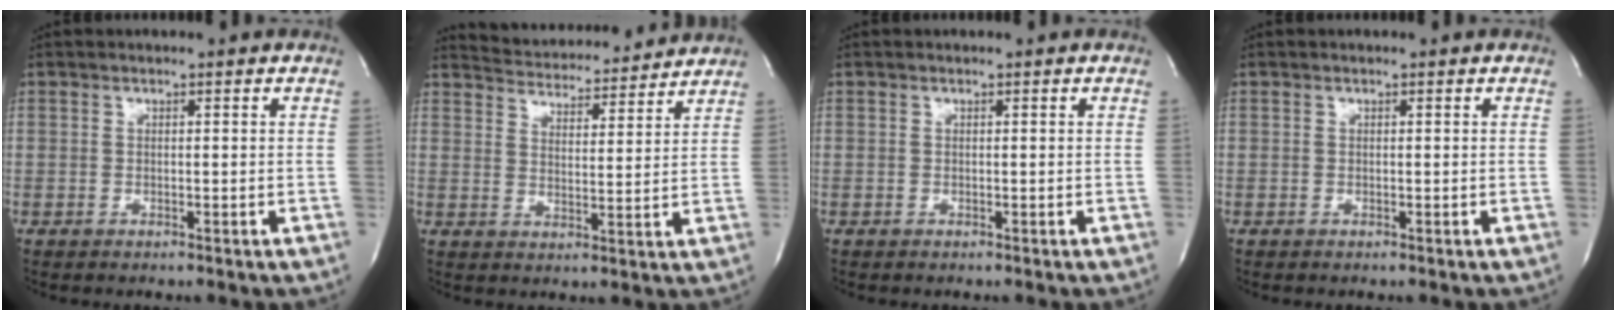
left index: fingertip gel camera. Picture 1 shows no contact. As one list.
[{"total": 12.1, "force": [11.8, 1.4, 2.2], "torque": [-0.037, 0.007, 0.167]}, {"total": 0.0}, {"total": 0.0}]